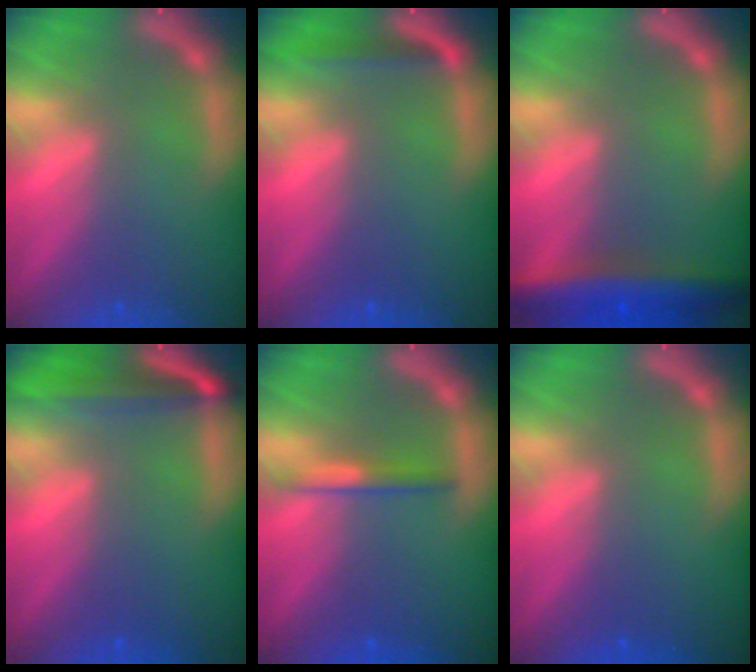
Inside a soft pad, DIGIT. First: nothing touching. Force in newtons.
{"total": 1.9}
{"total": 7.0}
{"total": 5.5}
{"total": 2.0}
{"total": 0.0}